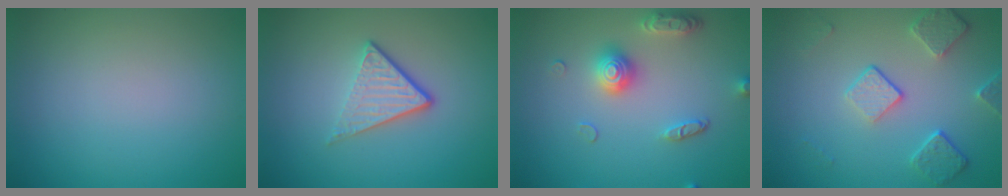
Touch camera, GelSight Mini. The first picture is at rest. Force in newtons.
{"total": 3.7, "press": 2.5, "slide": 2.7}
{"total": 3.5, "press": 3.1, "slide": 1.7}
{"total": 4.1, "press": 3.2, "slide": 2.7}